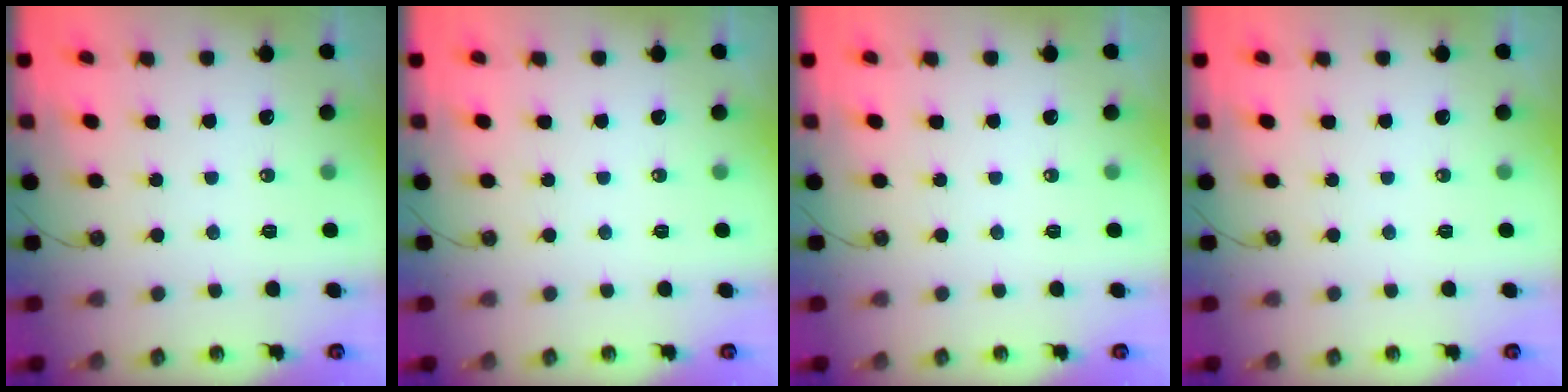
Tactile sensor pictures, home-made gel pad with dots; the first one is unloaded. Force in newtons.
{"total": 0.0}
{"total": 0.0}
{"total": 0.0}